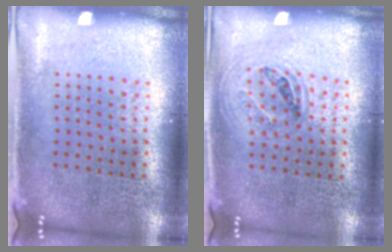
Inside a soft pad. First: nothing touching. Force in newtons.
{"total": 1.1, "press": 1.0, "slide": 0.5}